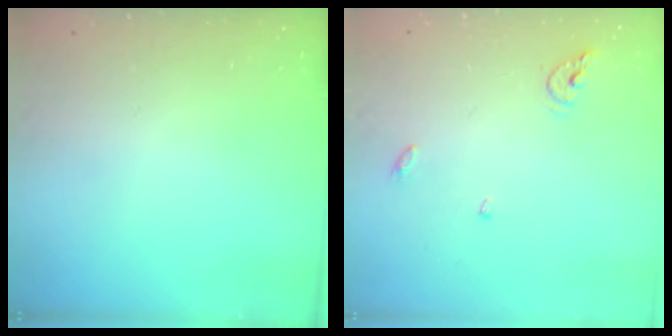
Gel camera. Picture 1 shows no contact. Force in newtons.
{"total": 6.2, "press": 6.2, "slide": 0.4}